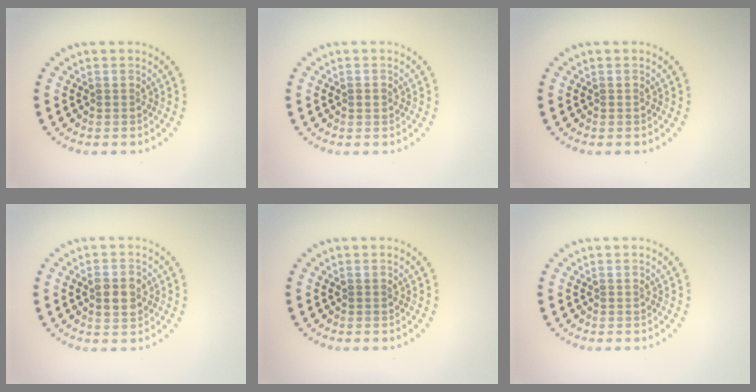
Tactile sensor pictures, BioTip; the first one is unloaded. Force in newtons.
{"total": 0.7, "press": 0.7, "slide": 0.2}
{"total": 0.0}
{"total": 3.0, "press": 3.0, "slide": 0.2}
{"total": 0.0}
{"total": 0.0}